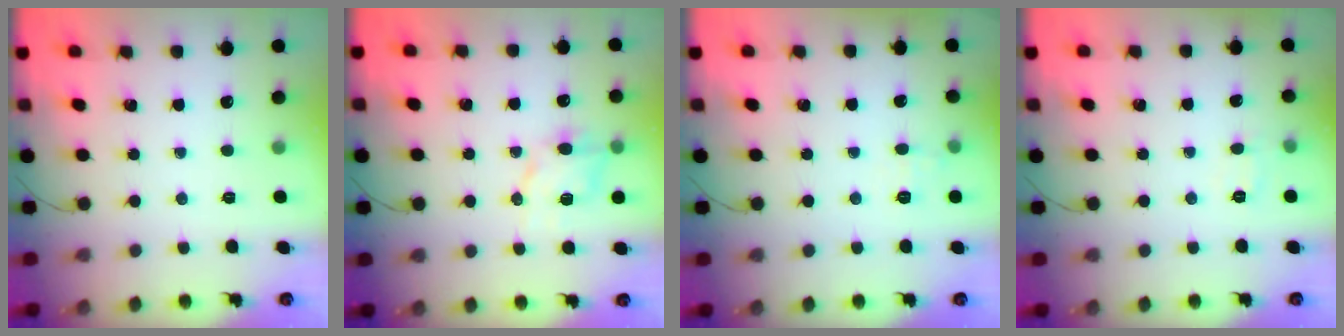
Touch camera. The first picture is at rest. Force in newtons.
{"total": 7.5, "press": 7.4, "slide": 1.1}
{"total": 6.1, "press": 5.9, "slide": 1.6}
{"total": 6.0, "press": 5.8, "slide": 1.3}